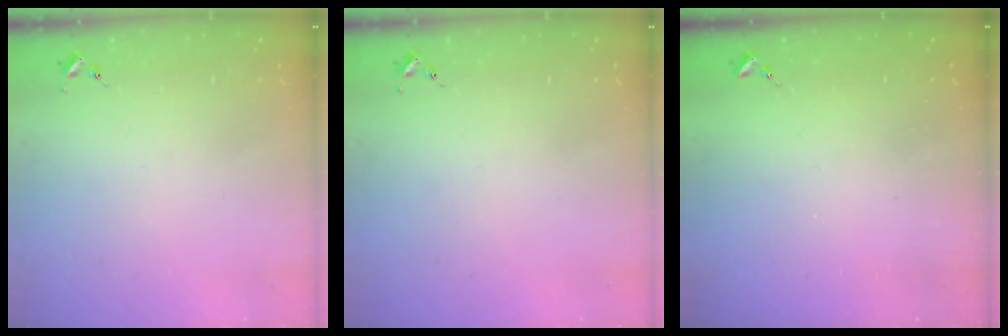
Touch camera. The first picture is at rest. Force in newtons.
{"total": 0.0}
{"total": 0.0}